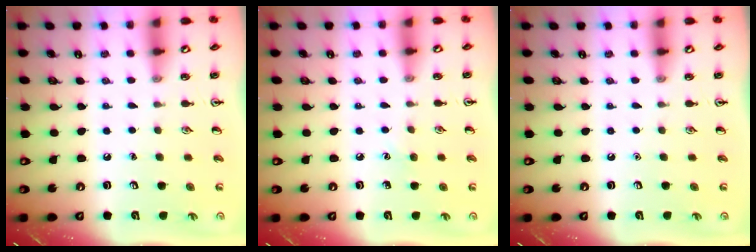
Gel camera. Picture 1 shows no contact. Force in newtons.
{"total": 3.9, "press": 3.7, "slide": 1.2}
{"total": 0.0}